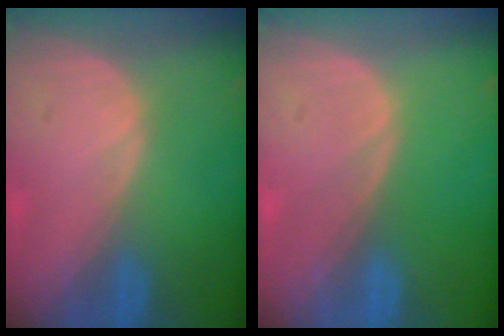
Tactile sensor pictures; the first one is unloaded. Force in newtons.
{"total": 0.0}